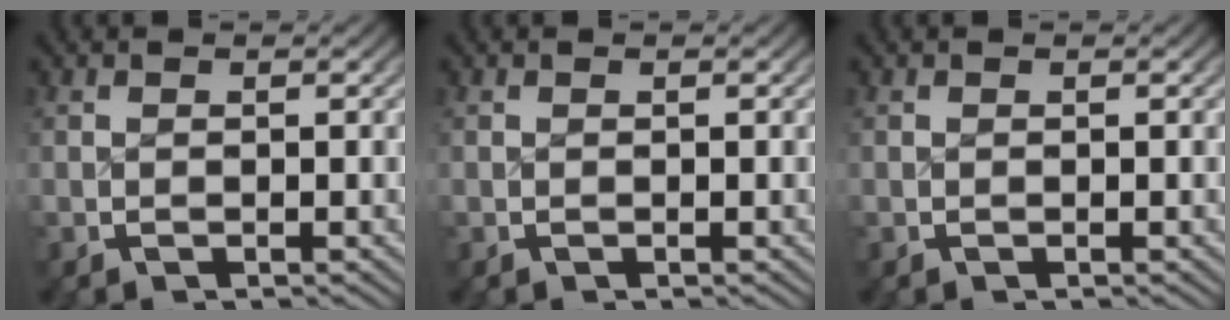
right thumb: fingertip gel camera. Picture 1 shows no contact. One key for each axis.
{"total": 0.0}
{"total": 0.0}